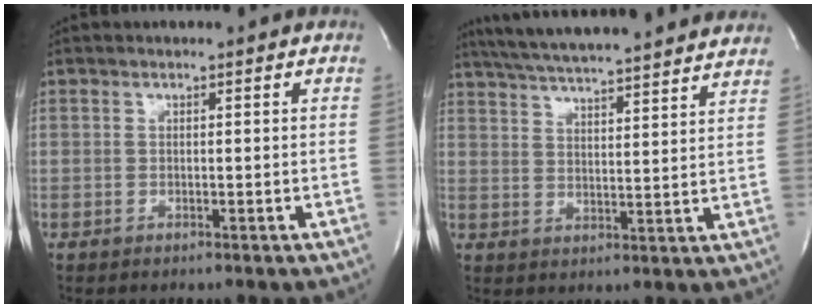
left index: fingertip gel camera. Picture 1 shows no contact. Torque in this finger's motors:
{"motor_torque": [0.00, -0.70, 0.19, 0.13]}